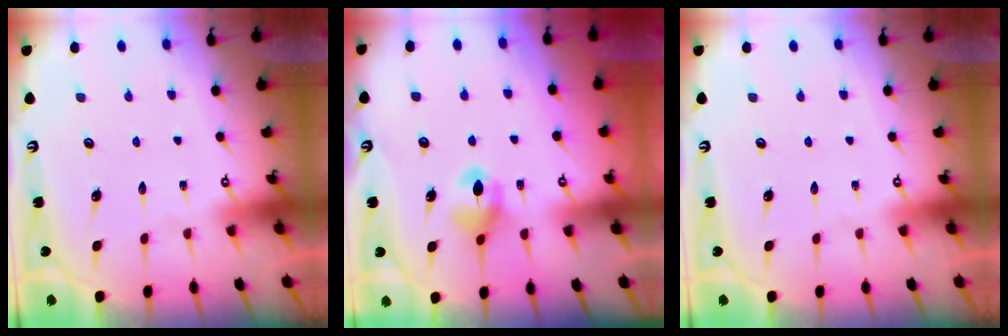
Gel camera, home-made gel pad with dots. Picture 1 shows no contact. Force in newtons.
{"total": 6.4, "press": 6.4, "slide": 0.7}
{"total": 0.0}